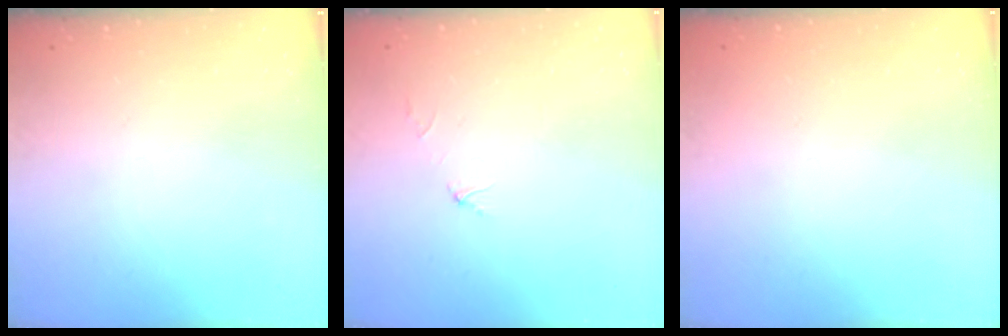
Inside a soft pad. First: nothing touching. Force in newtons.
{"total": 2.9, "press": 2.9, "slide": 0.3}
{"total": 2.3, "press": 2.3, "slide": 0.1}